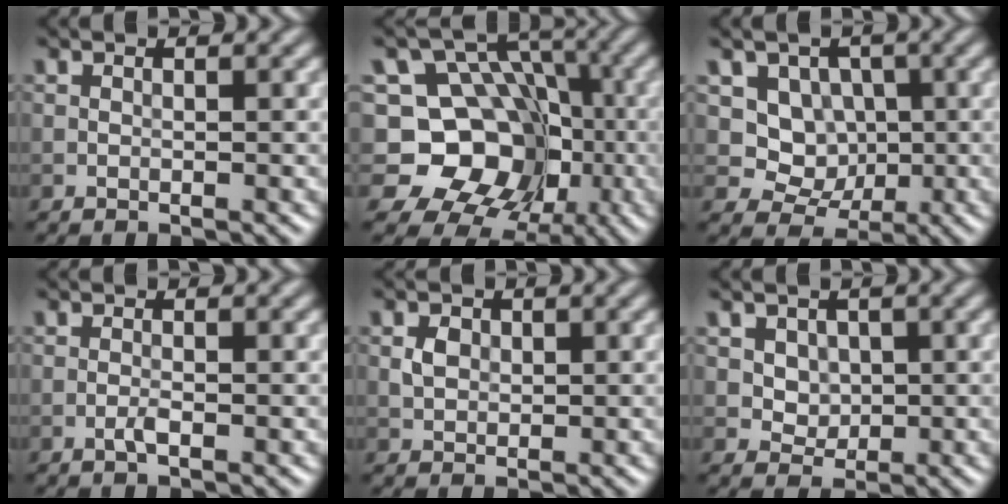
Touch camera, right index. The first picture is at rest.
{"total": 11.4, "force": [-2.1, 9.9, 5.3], "torque": [-0.075, 0.009, -0.069]}
{"total": 5.2, "force": [1.1, 4.5, 2.4], "torque": [-0.033, -0.010, 0.023]}
{"total": 0.9, "force": [-0.4, 0.1, 0.8], "torque": [-0.017, 0.000, -0.010]}
{"total": 1.6, "force": [0.3, 1.3, 0.9], "torque": [-0.016, 0.002, 0.003]}
{"total": 2.6, "force": [0.9, 2.1, 1.2], "torque": [-0.030, -0.001, 0.033]}